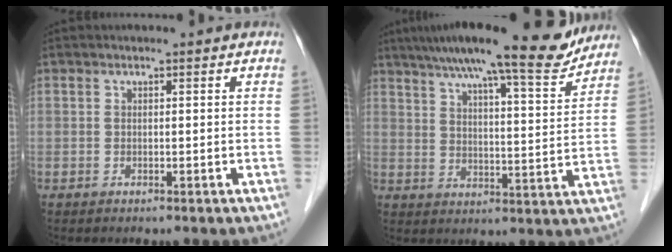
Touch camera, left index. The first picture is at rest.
{"total": 17.8, "force": [15.1, 1.4, 9.3], "torque": [-0.141, 0.005, 0.210]}